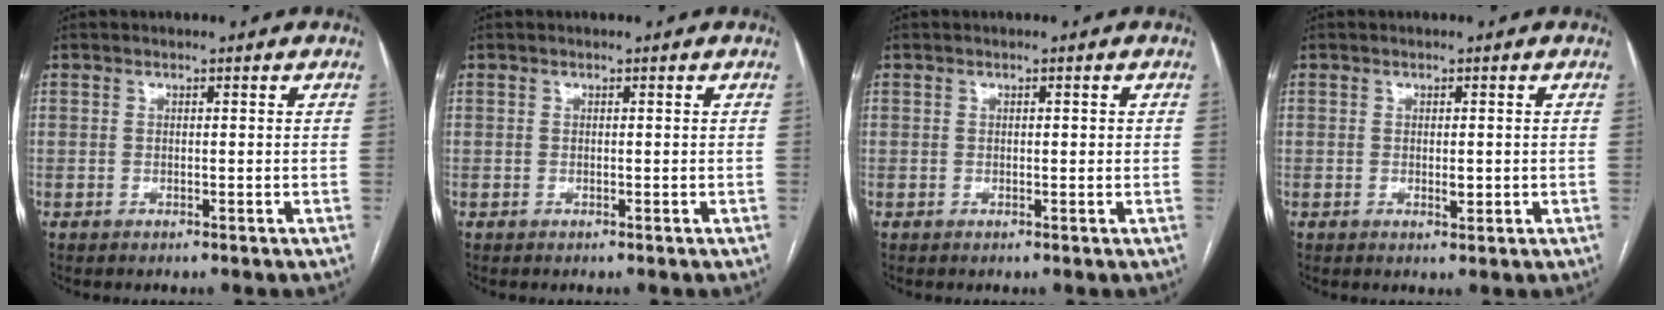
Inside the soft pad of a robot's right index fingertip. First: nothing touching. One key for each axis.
{"total": 0.0}
{"total": 0.5, "fx": 0.2, "fy": 0.1, "fz": 0.5, "tx": -0.007, "ty": 0.000, "tz": 0.003}
{"total": 1.7, "fx": -0.2, "fy": 0.7, "fz": 1.5, "tx": -0.024, "ty": -0.004, "tz": 0.000}